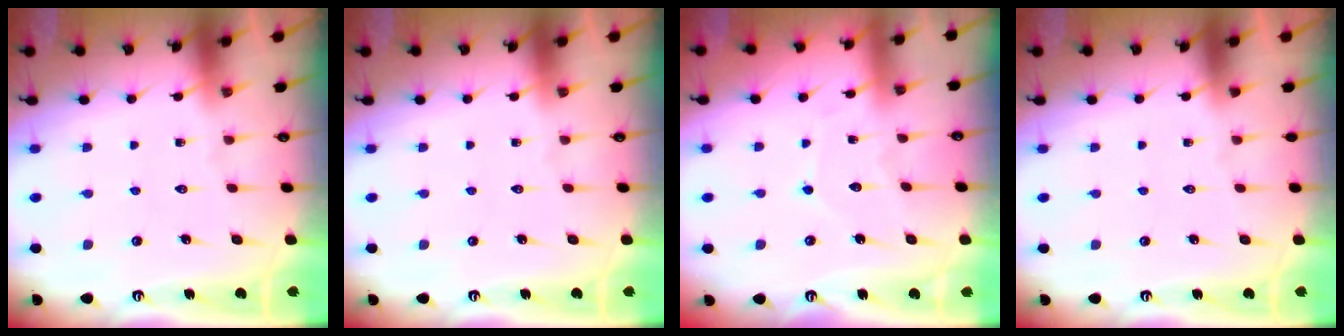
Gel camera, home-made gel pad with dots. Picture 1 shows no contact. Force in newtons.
{"total": 0.0}
{"total": 4.0, "press": 4.0, "slide": 0.3}
{"total": 0.0}